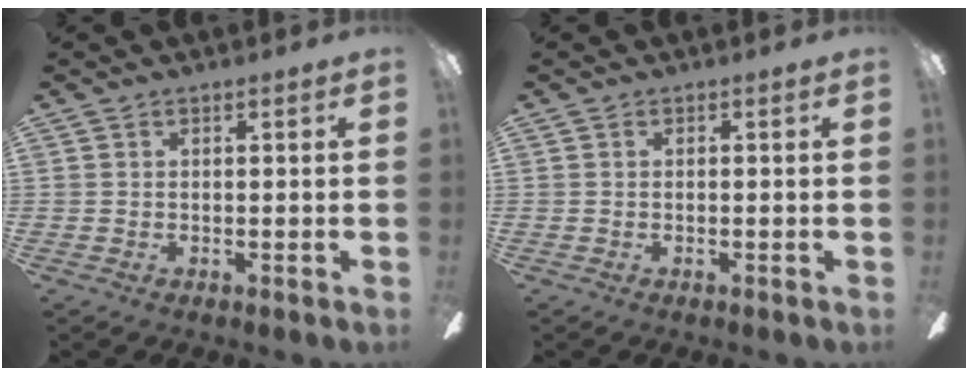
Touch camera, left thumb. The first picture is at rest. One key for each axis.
{"total": 0.0}